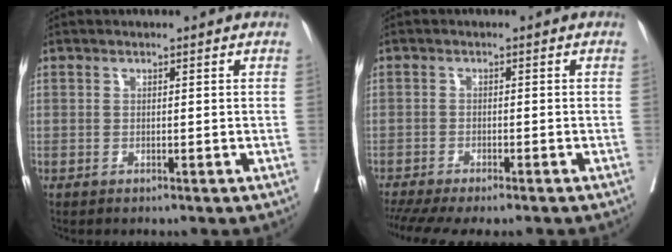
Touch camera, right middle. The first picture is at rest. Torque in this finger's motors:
{"motor_torque": [1.06, -1.08, 0.18, 0.05]}